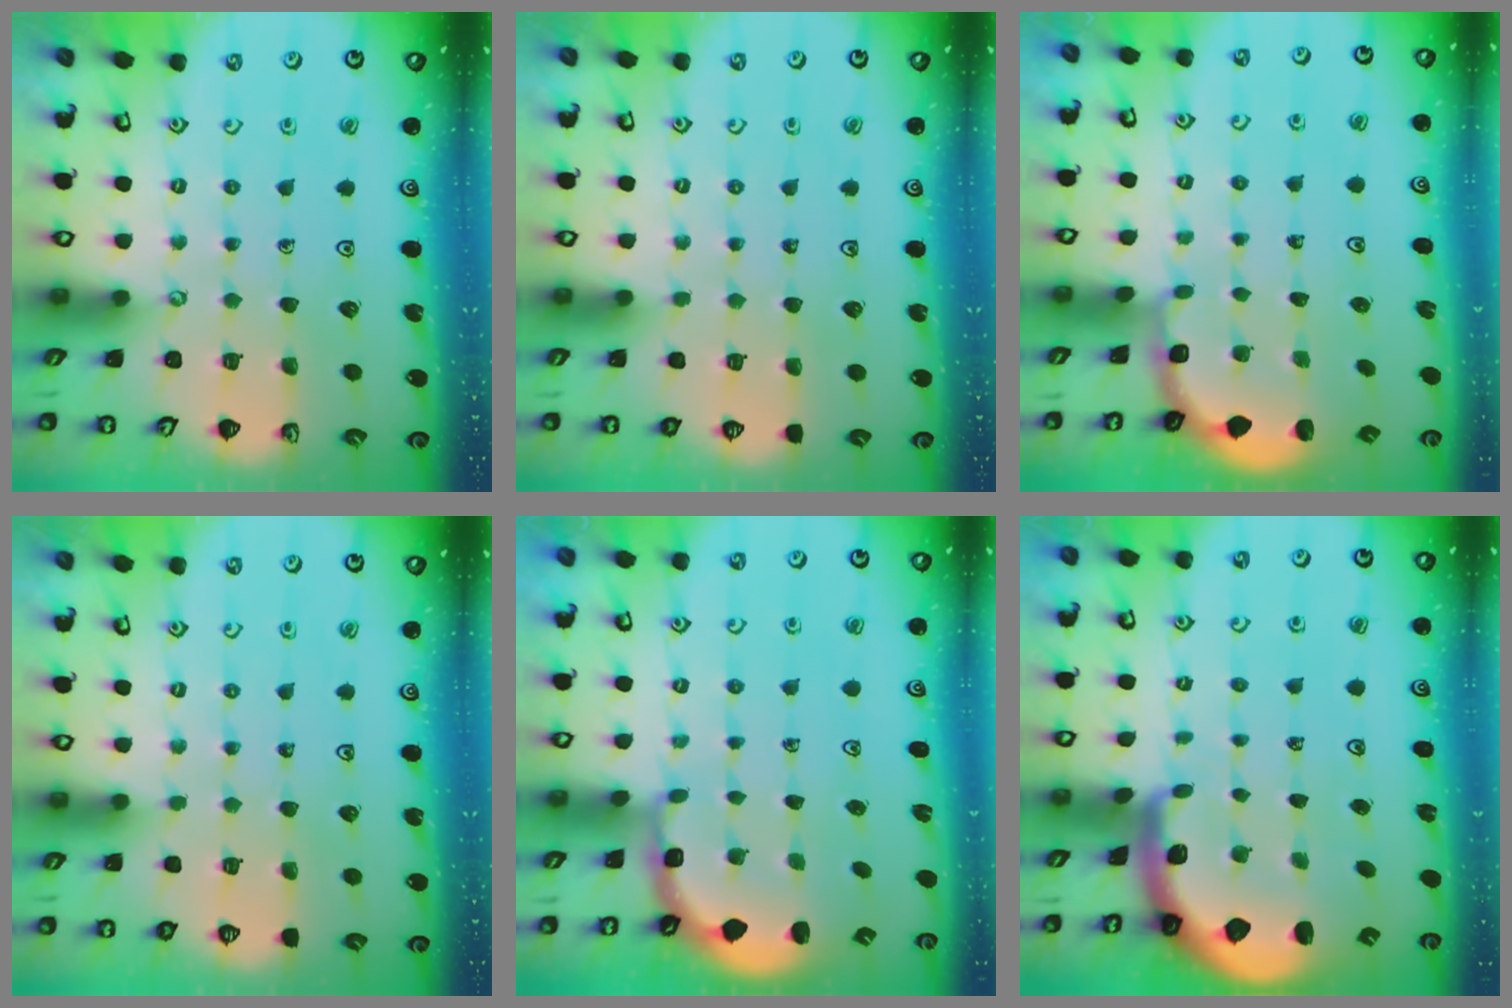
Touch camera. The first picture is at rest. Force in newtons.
{"total": 0.0}
{"total": 1.9, "press": 1.8, "slide": 0.7}
{"total": 0.0}
{"total": 2.4, "press": 2.0, "slide": 1.3}
{"total": 2.4, "press": 2.3, "slide": 0.5}